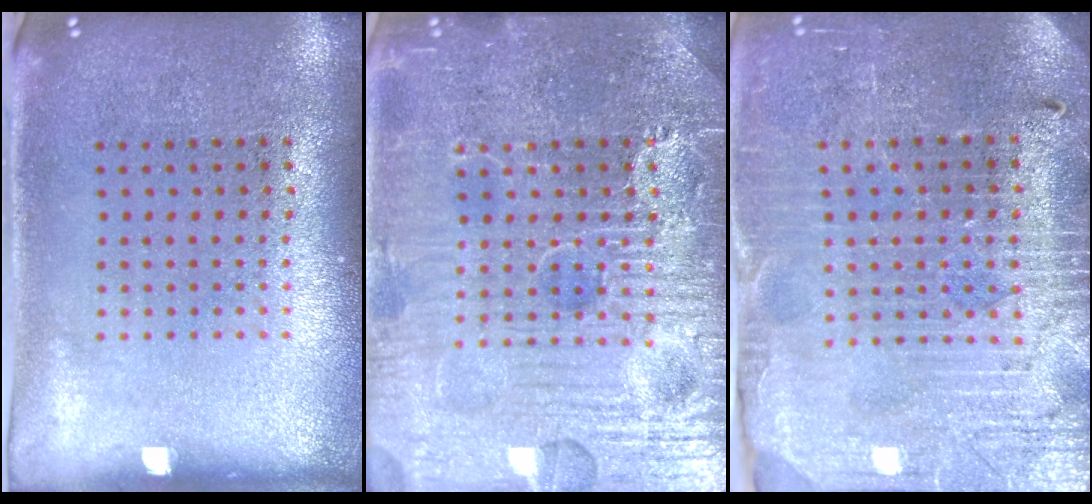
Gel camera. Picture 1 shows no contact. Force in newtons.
{"total": 7.6, "press": 7.6, "slide": 0.9}
{"total": 3.9, "press": 3.7, "slide": 1.2}